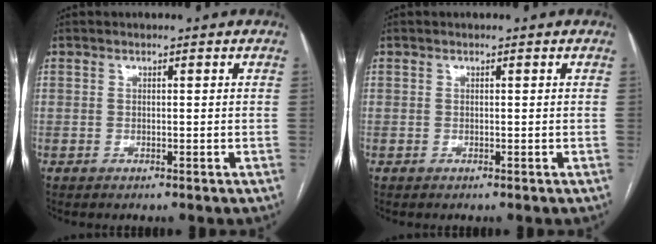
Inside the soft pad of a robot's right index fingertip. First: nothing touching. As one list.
[{"total": 0.0}]